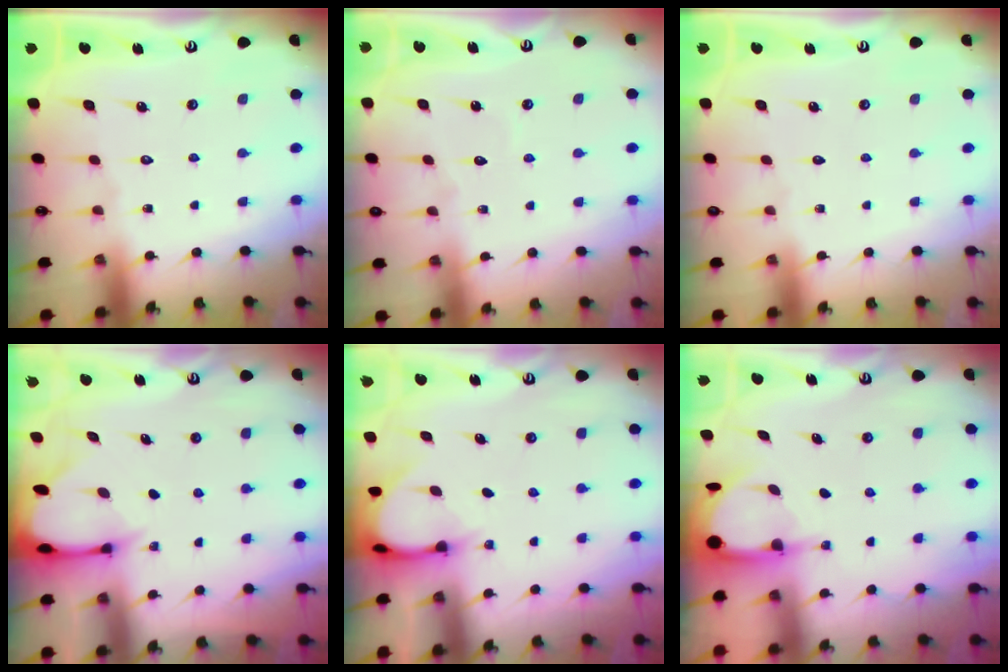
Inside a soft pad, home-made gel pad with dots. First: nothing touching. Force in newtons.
{"total": 3.1, "press": 3.1, "slide": 0.3}
{"total": 0.0}
{"total": 3.2, "press": 3.2, "slide": 0.3}
{"total": 3.9, "press": 3.9, "slide": 0.3}
{"total": 3.9, "press": 3.9, "slide": 0.3}